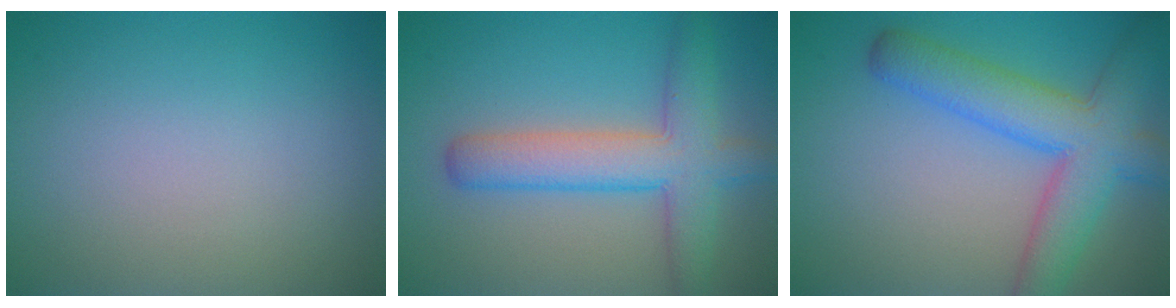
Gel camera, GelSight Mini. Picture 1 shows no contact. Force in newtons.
{"total": 6.2, "press": 6.2, "slide": 0.3}
{"total": 7.2, "press": 7.2, "slide": 0.3}